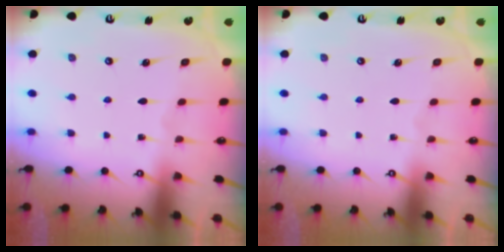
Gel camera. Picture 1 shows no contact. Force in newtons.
{"total": 0.0}